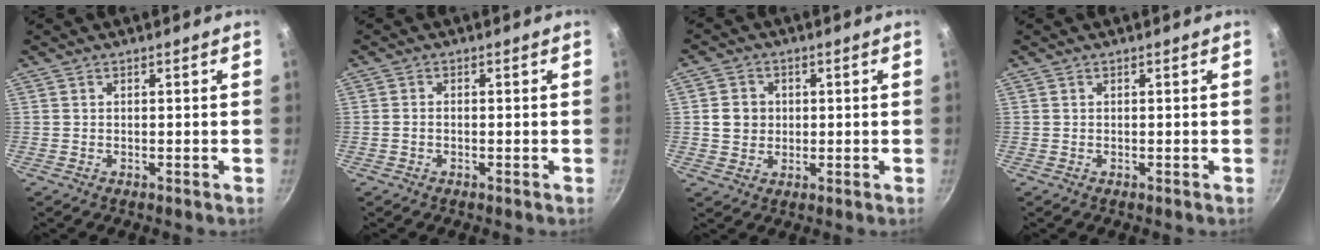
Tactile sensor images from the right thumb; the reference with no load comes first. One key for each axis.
{"total": 1.0, "fx": -0.4, "fy": 0.6, "fz": 0.6, "tx": -0.012, "ty": 0.008, "tz": -0.008}
{"total": 5.2, "fx": 0.4, "fy": 4.7, "fz": 2.2, "tx": -0.018, "ty": 0.006, "tz": 0.004}
{"total": 0.0}